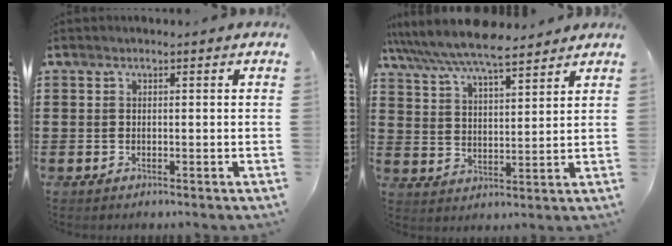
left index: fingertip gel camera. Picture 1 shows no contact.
{"total": 7.7, "force": [7.0, 0.9, 2.9], "torque": [-0.083, -0.029, 0.124]}